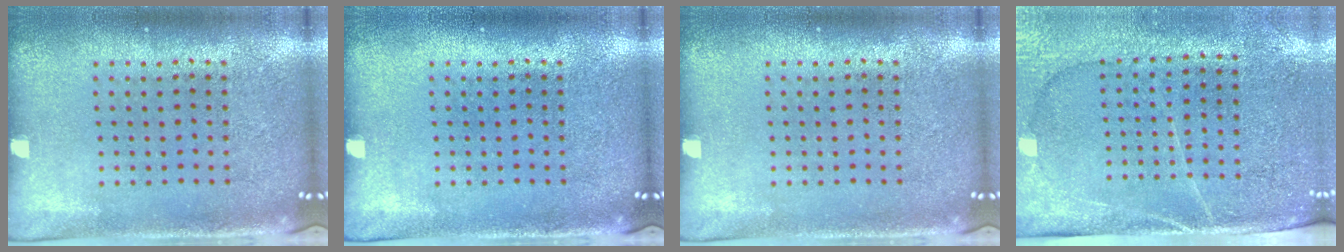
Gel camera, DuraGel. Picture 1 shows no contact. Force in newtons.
{"total": 0.0}
{"total": 0.0}
{"total": 2.9, "press": 2.7, "slide": 1.2}